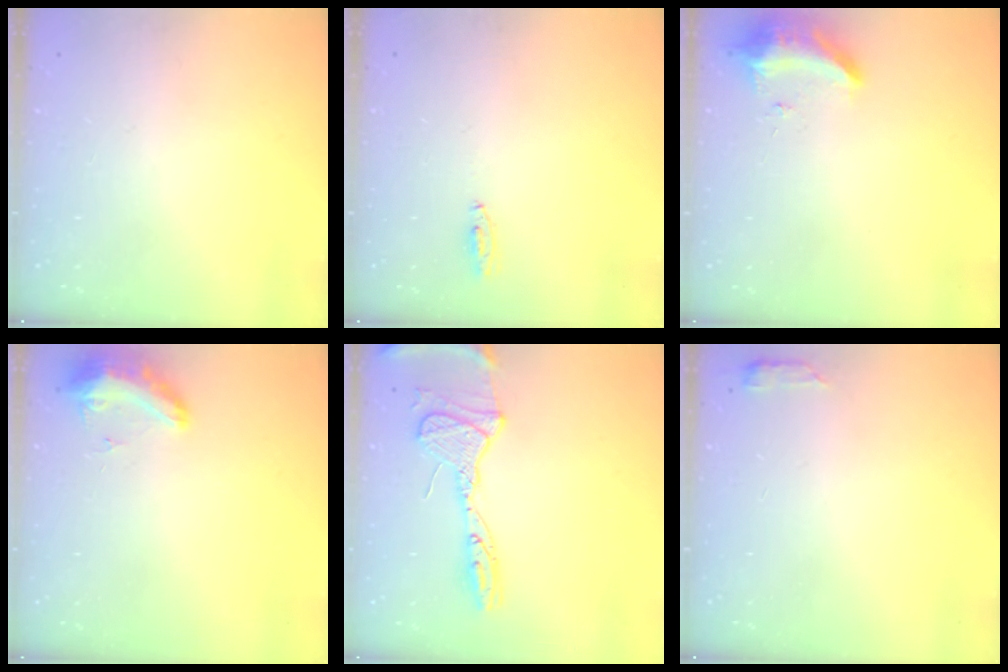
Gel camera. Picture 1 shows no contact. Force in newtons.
{"total": 3.1, "press": 2.8, "slide": 1.3}
{"total": 8.9, "press": 8.8, "slide": 1.6}
{"total": 11.0, "press": 9.7, "slide": 5.3}
{"total": 15.9, "press": 15.8, "slide": 1.6}
{"total": 2.9, "press": 2.8, "slide": 0.6}